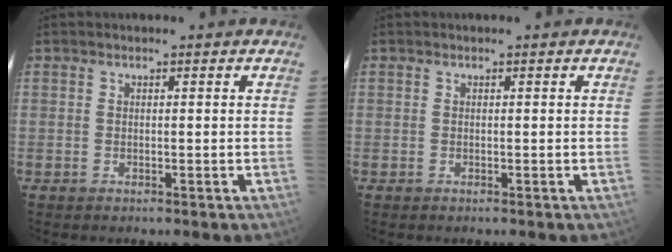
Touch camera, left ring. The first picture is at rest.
{"total": 0.0}